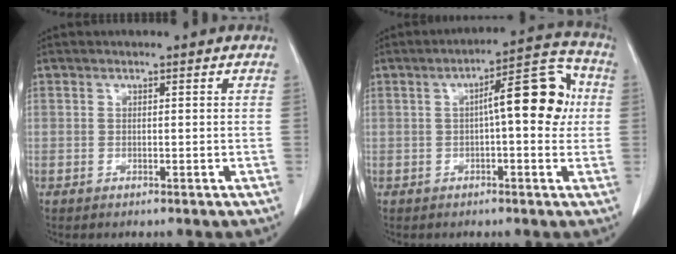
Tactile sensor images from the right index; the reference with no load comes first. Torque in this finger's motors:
{"motor_torque": [0.92, 0.03, 0.46, 0.09]}